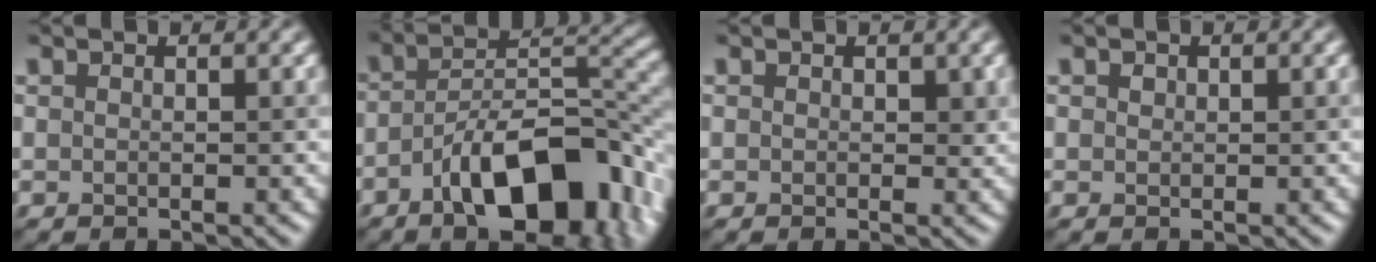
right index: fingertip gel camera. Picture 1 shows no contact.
{"total": 11.4, "force": [-5.2, 4.5, 9.1], "torque": [-0.137, 0.012, -0.096]}
{"total": 1.0, "force": [0.3, 0.8, 0.6], "torque": [-0.005, -0.003, 0.003]}
{"total": 0.6, "force": [0.3, 0.4, 0.2], "torque": [-0.003, -0.001, 0.005]}